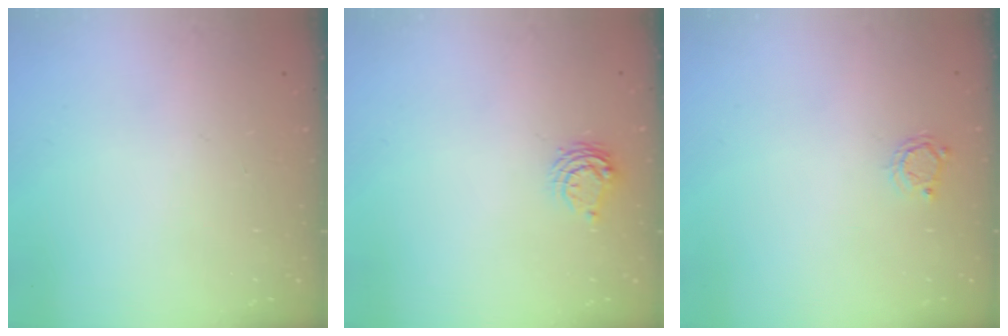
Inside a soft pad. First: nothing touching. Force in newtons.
{"total": 6.9, "press": 6.9, "slide": 0.7}
{"total": 3.3, "press": 3.2, "slide": 0.5}